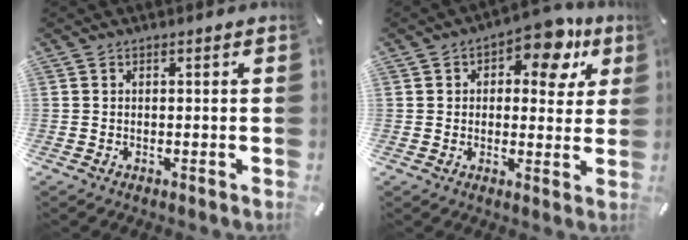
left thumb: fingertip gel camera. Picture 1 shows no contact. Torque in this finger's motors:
{"motor_torque": [1.19, 1.15, 0.51, 0.23, 0.03]}